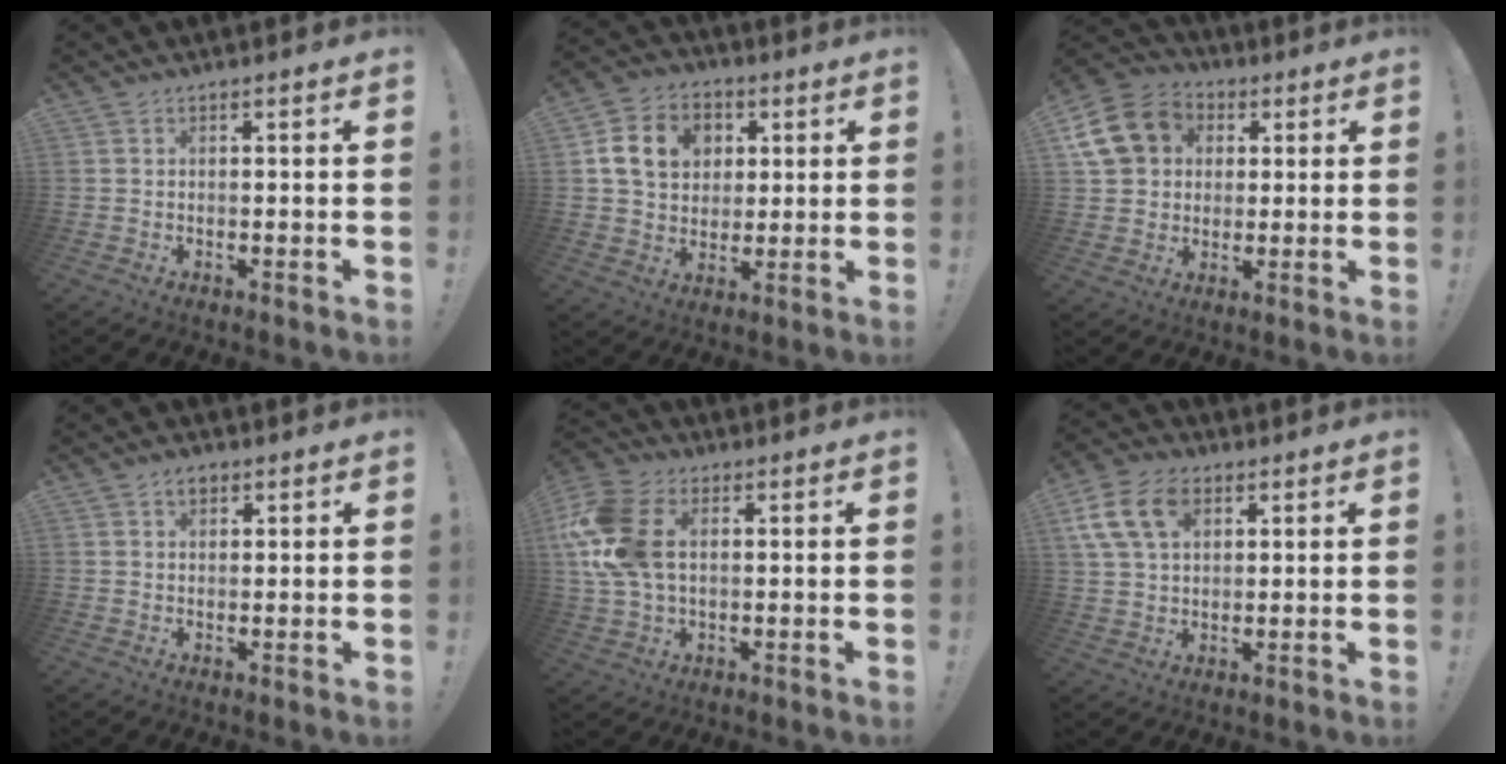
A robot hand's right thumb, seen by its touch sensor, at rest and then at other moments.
{"total": 13.4, "force": [3.6, 10.8, 7.0], "torque": [-0.099, -0.003, 0.074]}
{"total": 14.8, "force": [4.3, 12.7, 6.4], "torque": [-0.094, -0.001, 0.093]}
{"total": 2.8, "force": [1.6, 1.8, 1.4], "torque": [-0.013, -0.003, 0.027]}
{"total": 15.5, "force": [2.8, 10.4, 11.1], "torque": [-0.233, 0.003, 0.053]}
{"total": 13.1, "force": [5.3, 8.8, 8.1], "torque": [-0.154, -0.009, 0.103]}